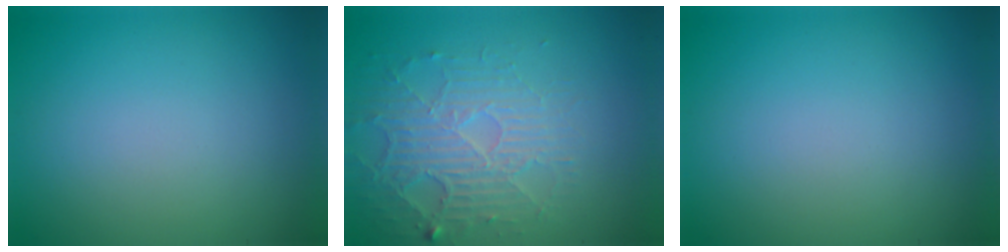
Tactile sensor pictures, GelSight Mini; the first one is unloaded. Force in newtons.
{"total": 3.8, "press": 3.4, "slide": 1.8}
{"total": 0.0}